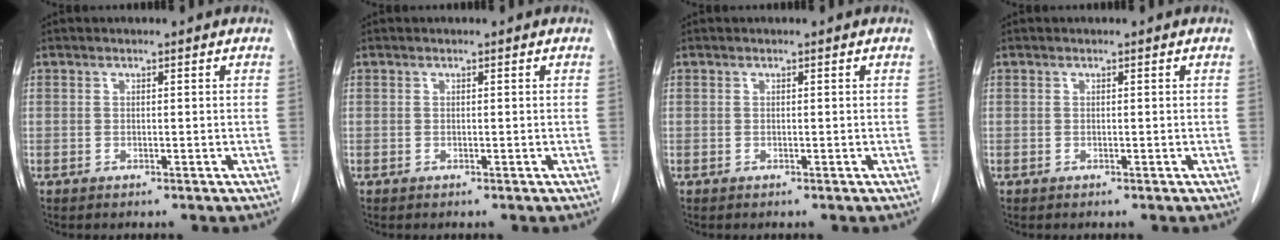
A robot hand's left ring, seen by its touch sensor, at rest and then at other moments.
{"total": 0.0}
{"total": 0.0}
{"total": 0.0}